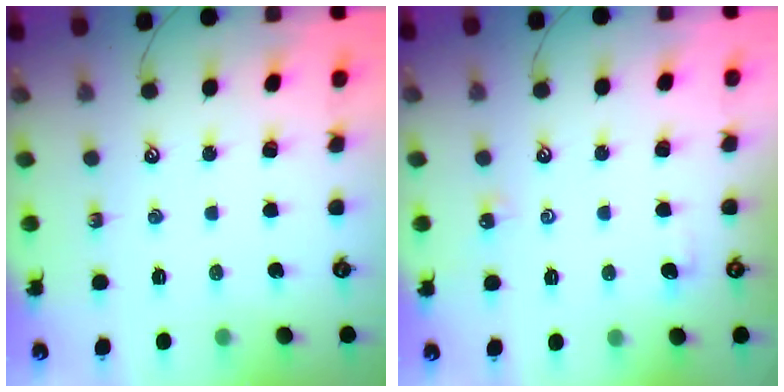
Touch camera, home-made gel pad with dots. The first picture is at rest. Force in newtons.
{"total": 1.4, "press": 1.3, "slide": 0.4}